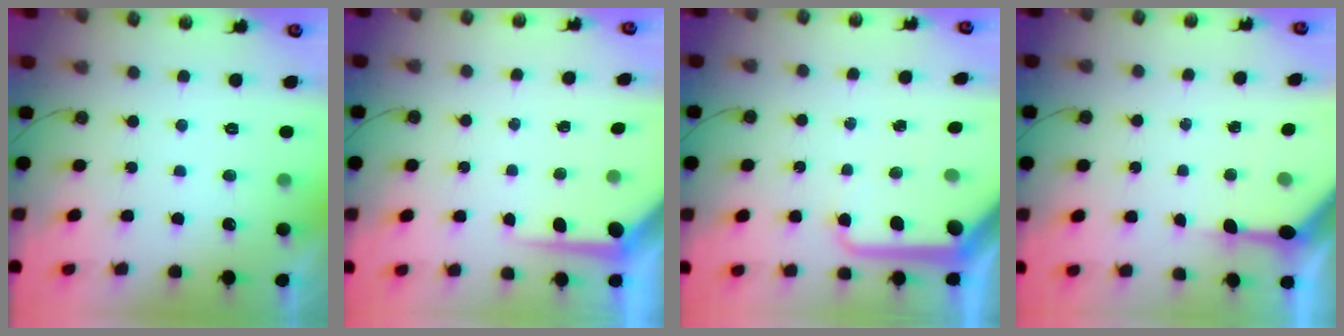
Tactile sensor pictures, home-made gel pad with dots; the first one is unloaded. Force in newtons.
{"total": 5.3, "press": 5.3, "slide": 0.3}
{"total": 11.9, "press": 11.9, "slide": 1.4}
{"total": 6.6, "press": 6.6, "slide": 0.6}